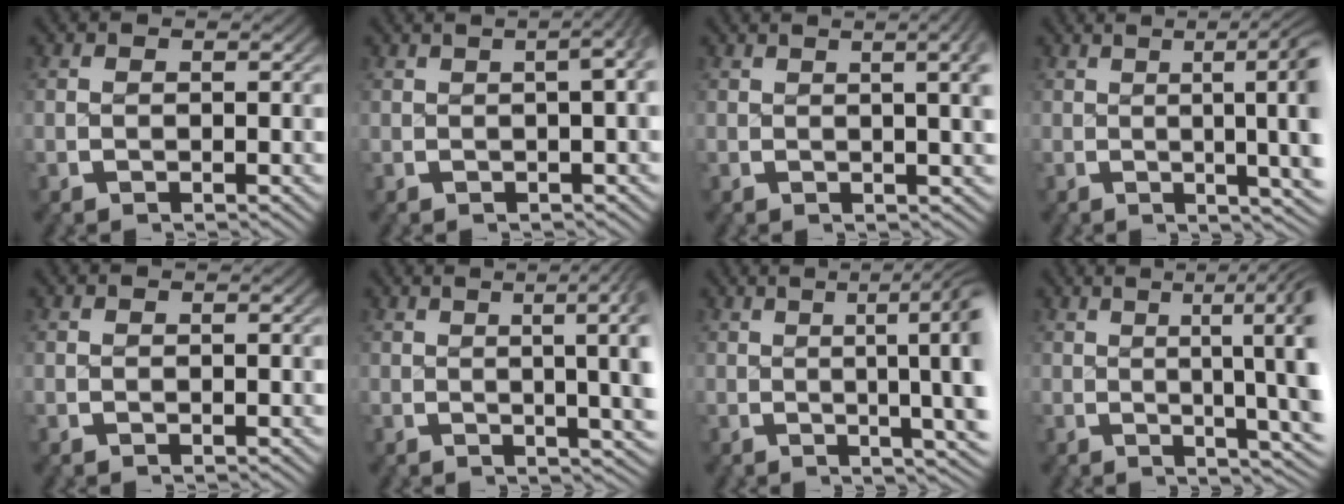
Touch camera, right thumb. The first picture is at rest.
{"total": 3.8, "force": [0.6, 1.5, 3.4], "torque": [-0.032, 0.021, 0.000]}
{"total": 3.8, "force": [1.1, 0.8, 3.5], "torque": [-0.028, 0.011, 0.013]}
{"total": 8.5, "force": [1.5, 2.7, 7.9], "torque": [-0.086, 0.013, 0.014]}
{"total": 0.0}
{"total": 8.2, "force": [2.0, 3.1, 7.3], "torque": [-0.062, 0.025, 0.018]}
{"total": 9.5, "force": [2.0, 3.3, 8.6], "torque": [-0.091, 0.016, 0.018]}
{"total": 10.5, "force": [1.9, 4.0, 9.5], "torque": [-0.106, 0.009, 0.021]}